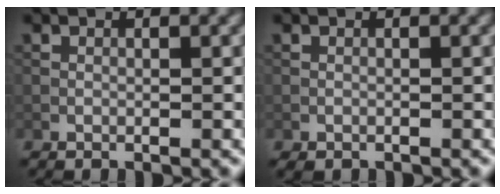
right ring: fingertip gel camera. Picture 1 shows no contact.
{"total": 0.7, "force": [-0.6, 0.3, 0.2], "torque": [-0.004, -0.004, -0.007]}